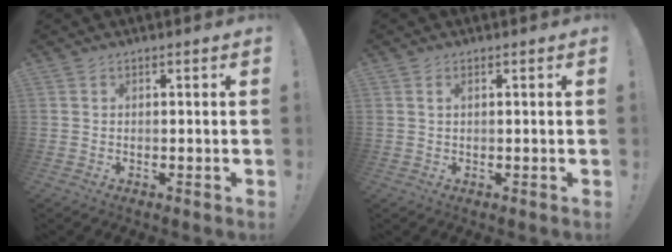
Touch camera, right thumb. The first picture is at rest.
{"total": 1.0, "force": [0.5, 0.5, 0.8], "torque": [-0.017, 0.002, 0.009]}